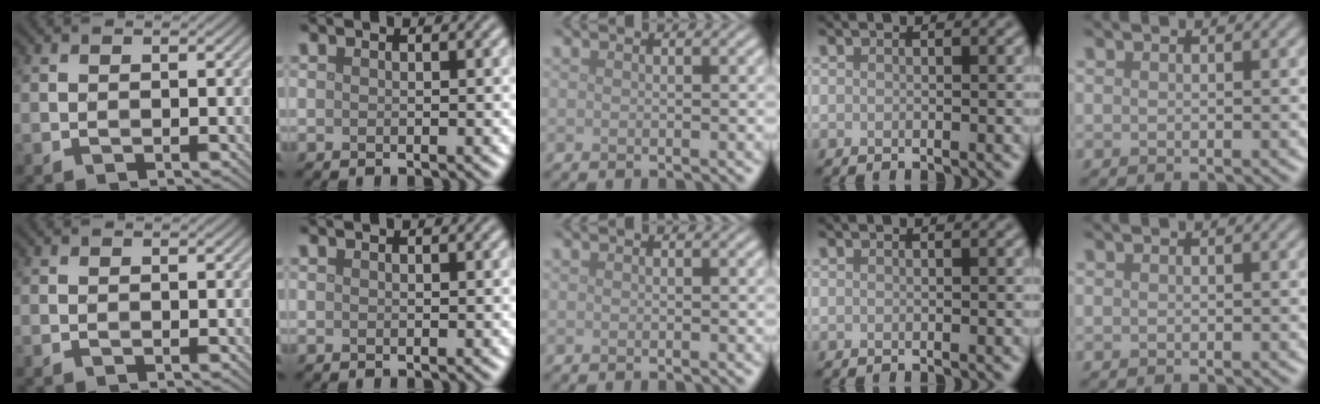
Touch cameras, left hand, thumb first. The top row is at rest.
{}